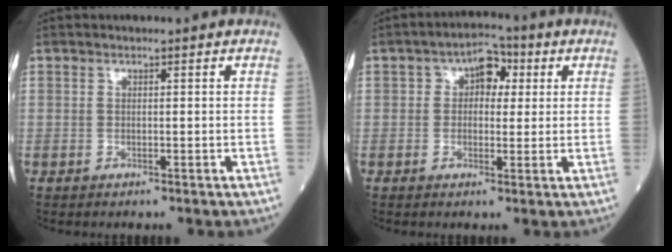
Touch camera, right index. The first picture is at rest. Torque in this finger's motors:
{"motor_torque": [0.32, -0.05, 0.12, 0.02]}